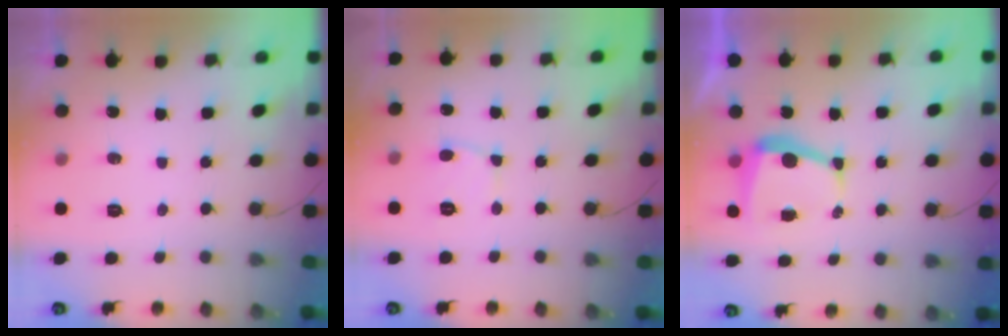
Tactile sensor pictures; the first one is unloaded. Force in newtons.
{"total": 2.9, "press": 2.9, "slide": 0.2}
{"total": 6.2, "press": 6.1, "slide": 0.6}